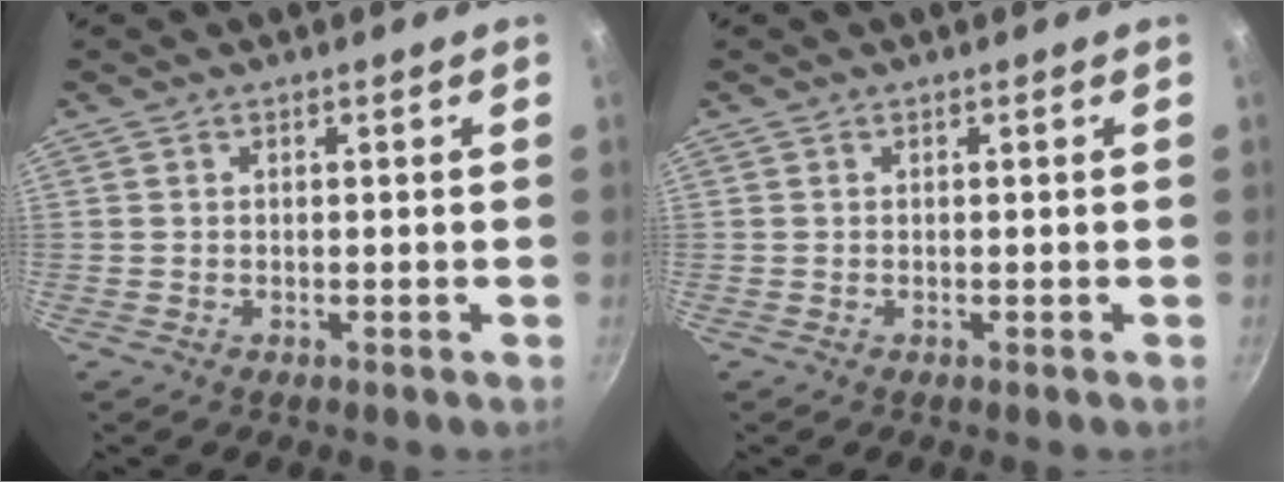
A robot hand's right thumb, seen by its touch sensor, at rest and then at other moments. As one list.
[{"total": 0.0}]